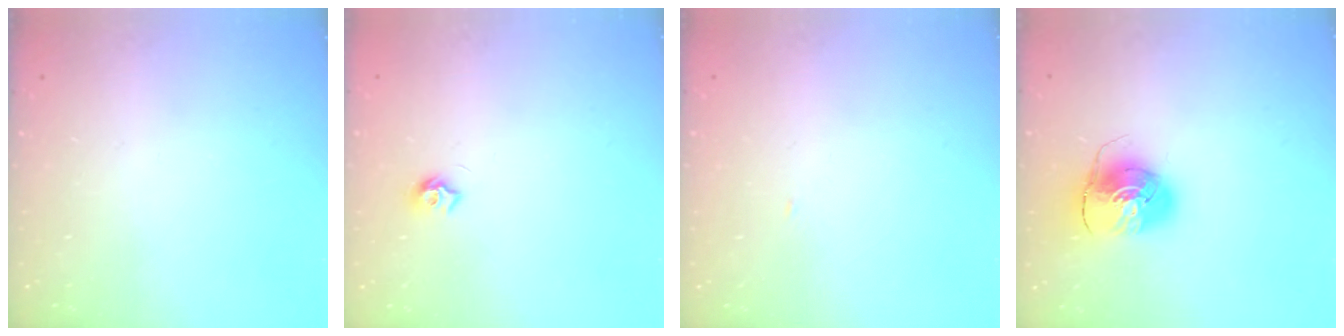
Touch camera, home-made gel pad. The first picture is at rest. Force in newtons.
{"total": 6.0, "press": 6.0, "slide": 0.6}
{"total": 1.4, "press": 1.4, "slide": 0.0}
{"total": 8.0, "press": 8.0, "slide": 1.1}